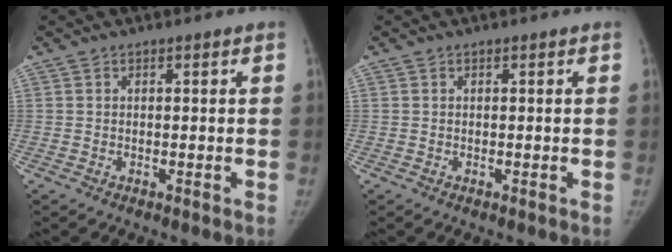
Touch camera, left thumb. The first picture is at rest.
{"total": 0.0}